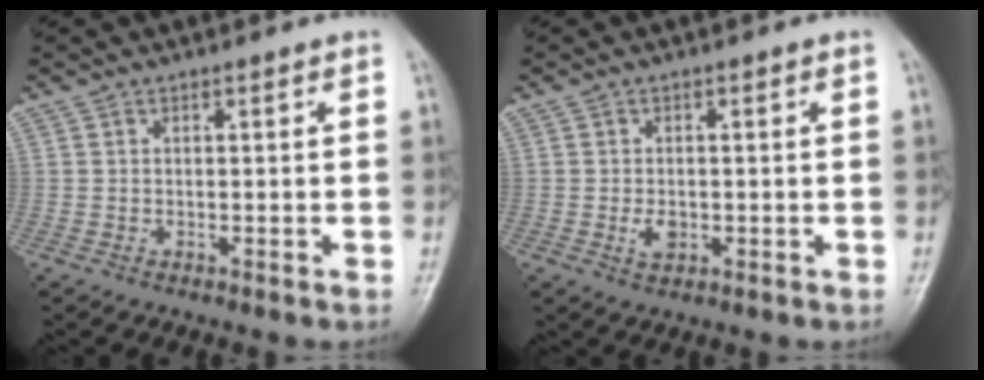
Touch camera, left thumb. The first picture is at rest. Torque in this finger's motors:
{"motor_torque": [0.31, 0.30, 0.31, 0.08, 0.00]}